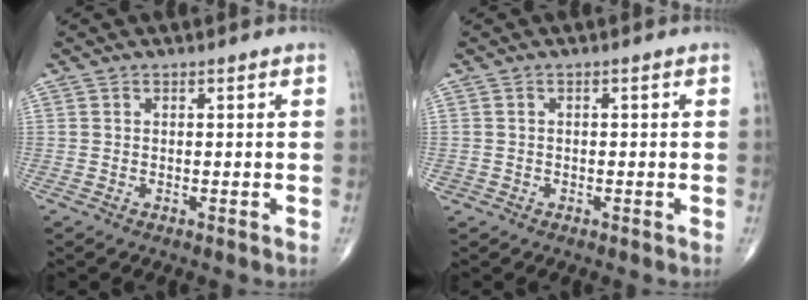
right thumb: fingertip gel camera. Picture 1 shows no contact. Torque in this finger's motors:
{"motor_torque": [-0.04, -0.17, 0.10, 0.05, 0.07]}